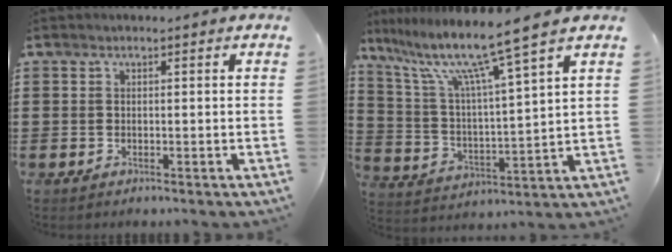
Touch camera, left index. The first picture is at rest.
{"total": 10.7, "force": [8.2, -0.5, 6.8], "torque": [-0.163, -0.049, 0.130]}